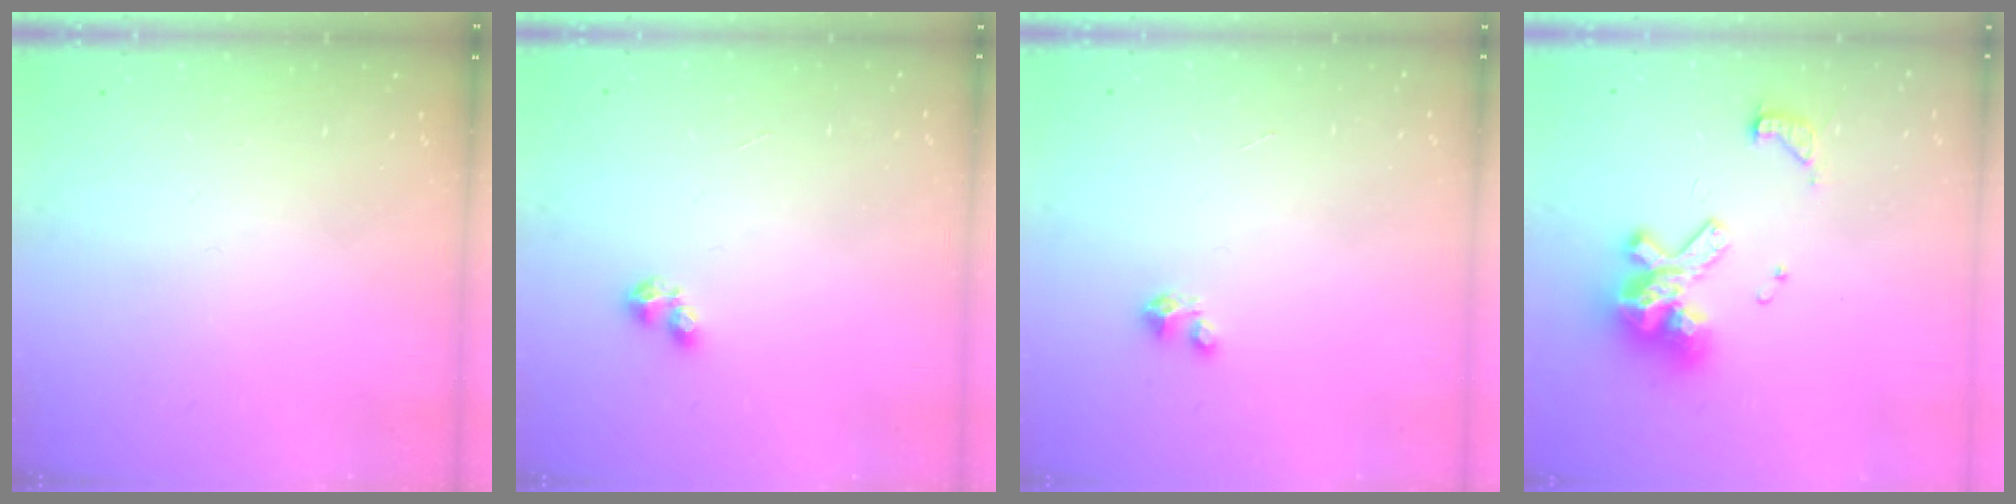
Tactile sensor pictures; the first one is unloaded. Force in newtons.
{"total": 2.4, "press": 2.4, "slide": 0.4}
{"total": 2.1, "press": 2.1, "slide": 0.1}
{"total": 13.1, "press": 13.0, "slide": 1.3}